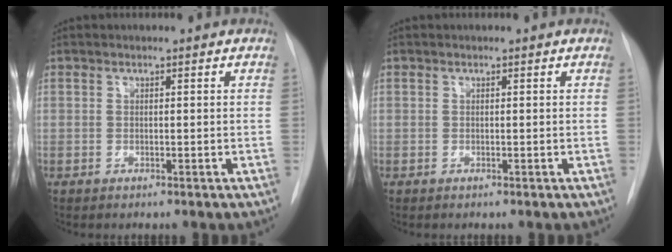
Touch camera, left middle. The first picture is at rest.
{"total": 0.0}